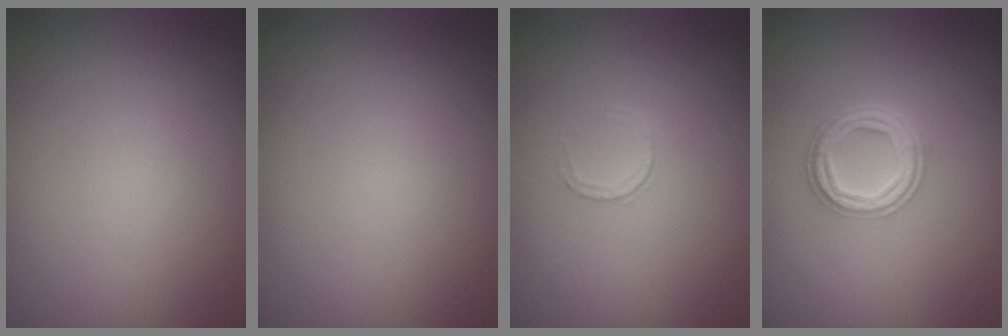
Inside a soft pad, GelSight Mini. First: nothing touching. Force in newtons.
{"total": 0.0}
{"total": 0.7, "press": 0.5, "slide": 0.5}
{"total": 4.3, "press": 3.3, "slide": 2.9}